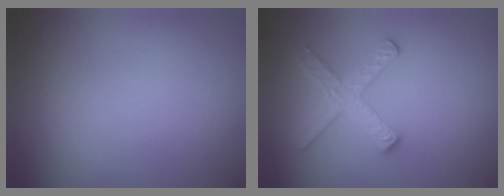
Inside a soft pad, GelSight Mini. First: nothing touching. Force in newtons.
{"total": 2.8, "press": 2.7, "slide": 0.6}